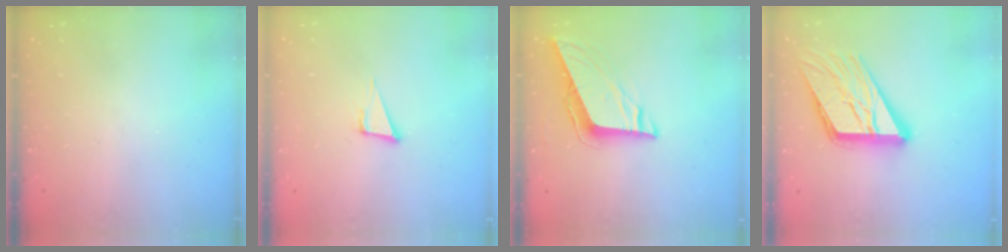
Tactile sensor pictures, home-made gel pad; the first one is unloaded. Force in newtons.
{"total": 5.1, "press": 4.3, "slide": 2.8}
{"total": 8.9, "press": 8.8, "slide": 1.2}
{"total": 17.8, "press": 17.7, "slide": 2.1}